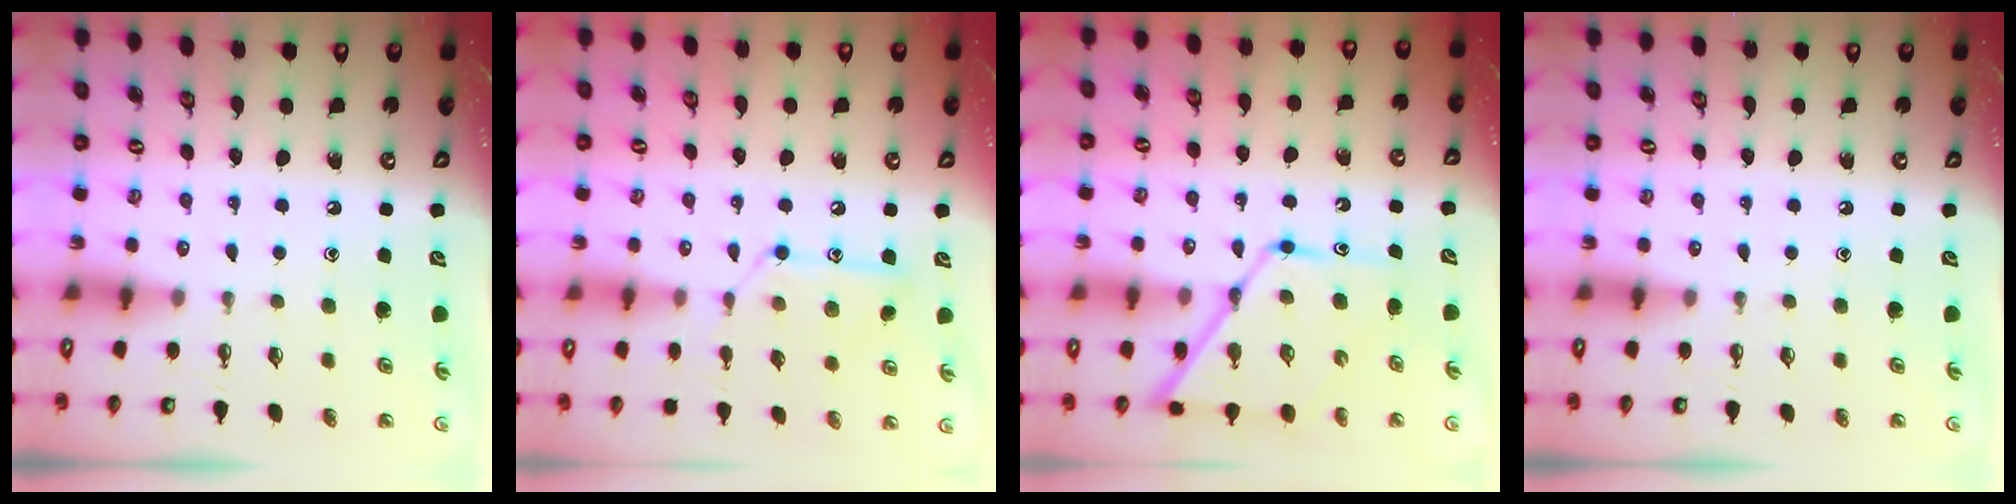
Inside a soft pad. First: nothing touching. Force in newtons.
{"total": 12.1, "press": 12.1, "slide": 0.6}
{"total": 14.3, "press": 14.3, "slide": 1.3}
{"total": 0.0}